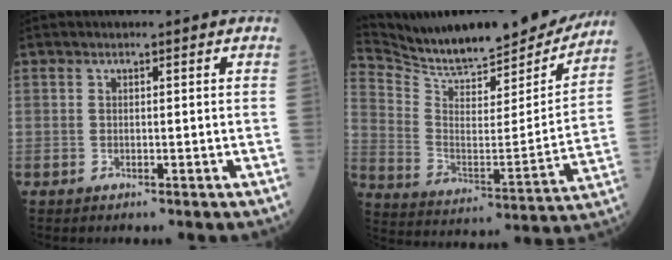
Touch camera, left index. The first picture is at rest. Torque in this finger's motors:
{"motor_torque": [-0.32, -1.25, 0.20, 0.03]}